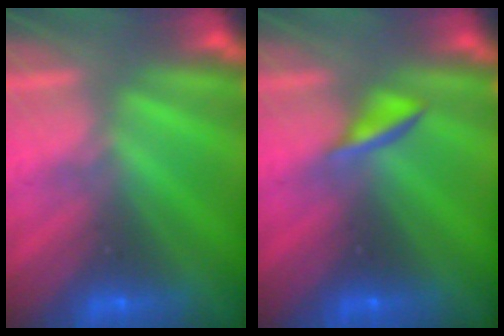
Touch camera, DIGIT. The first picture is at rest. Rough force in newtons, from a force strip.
{"total": 2.1}